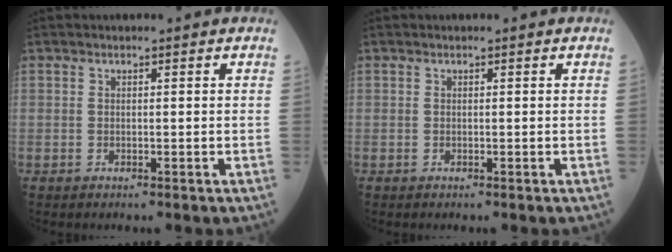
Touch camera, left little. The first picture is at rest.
{"total": 0.0}